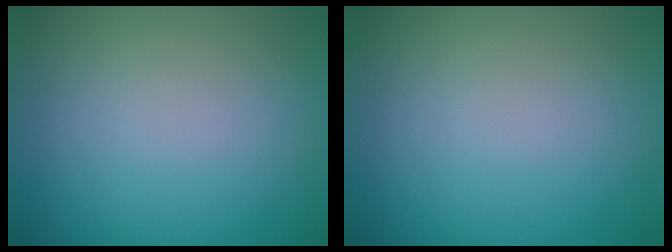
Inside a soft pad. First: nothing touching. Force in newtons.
{"total": 0.0}